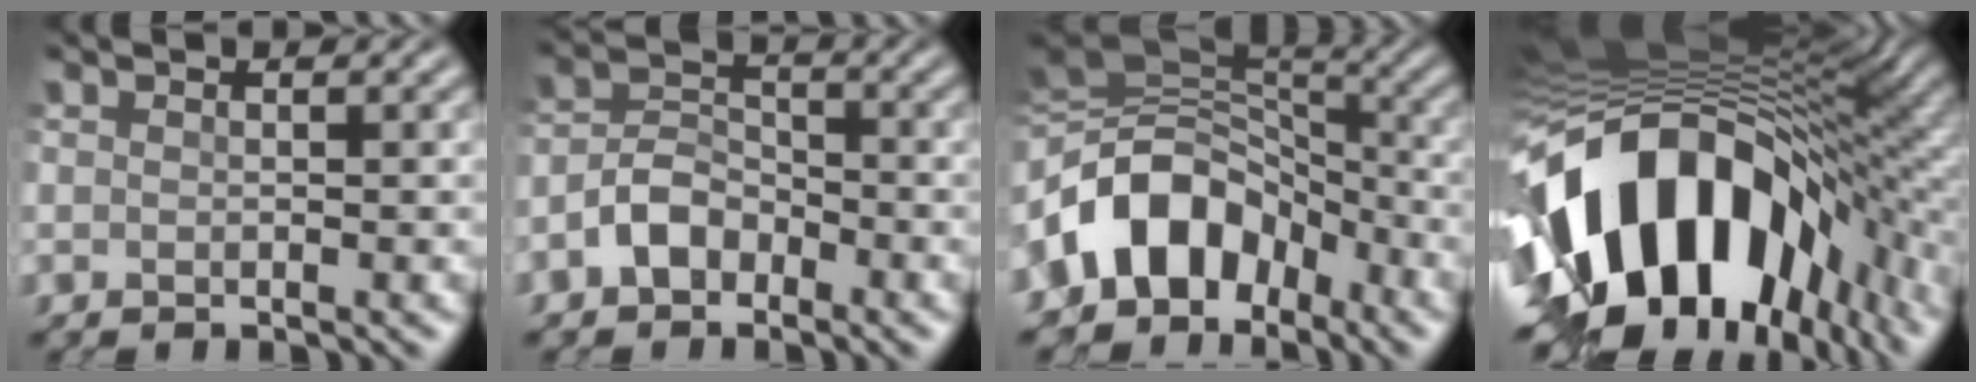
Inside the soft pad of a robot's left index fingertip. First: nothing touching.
{"total": 3.4, "force": [-1.9, 2.2, 1.7], "torque": [-0.029, 0.011, -0.045]}
{"total": 9.8, "force": [-4.1, 7.2, 5.2], "torque": [-0.079, 0.022, -0.093]}
{"total": 18.0, "force": [-5.7, 10.2, 13.7], "torque": [-0.238, -0.016, -0.095]}